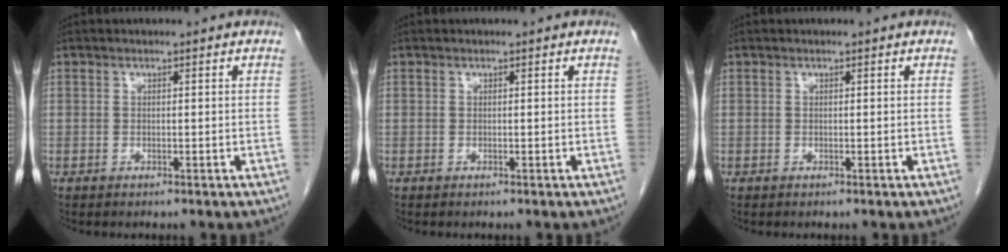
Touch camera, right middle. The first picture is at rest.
{"total": 0.0}
{"total": 0.0}